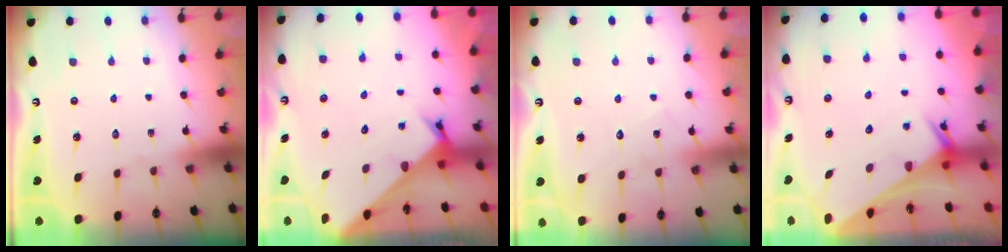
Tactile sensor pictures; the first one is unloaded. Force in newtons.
{"total": 2.6, "press": 2.6, "slide": 0.2}
{"total": 6.1, "press": 6.1, "slide": 0.5}
{"total": 2.7, "press": 2.7, "slide": 0.1}